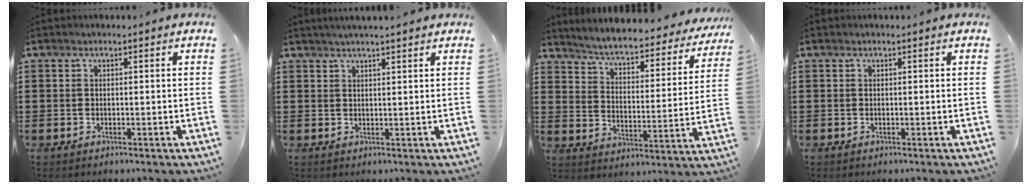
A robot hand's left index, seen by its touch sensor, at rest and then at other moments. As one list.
[{"total": 1.8, "force": [1.7, -0.3, 0.7], "torque": [-0.016, 0.001, 0.031]}, {"total": 4.8, "force": [4.6, -0.1, 1.6], "torque": [-0.054, -0.038, 0.071]}, {"total": 0.0}]